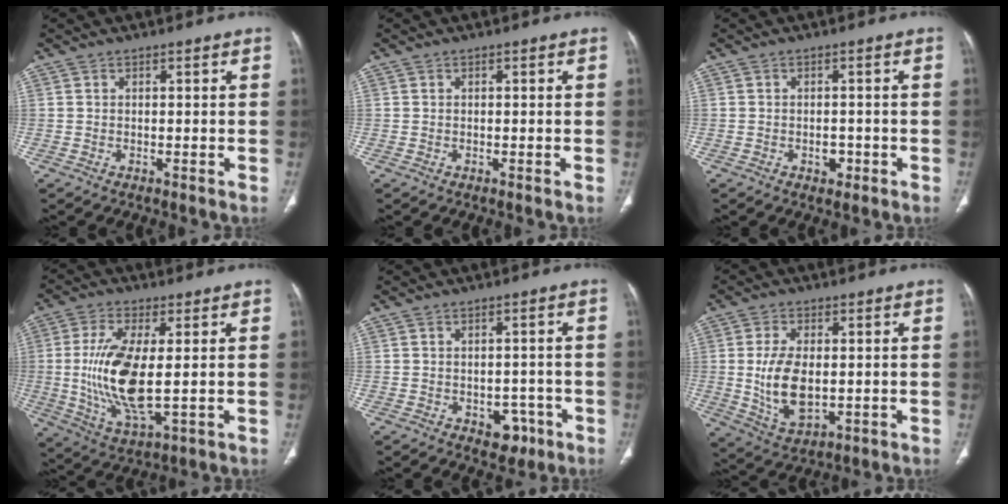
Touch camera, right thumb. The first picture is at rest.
{"total": 0.0}
{"total": 2.4, "force": [-1.0, 1.7, 1.4], "torque": [-0.009, 0.005, -0.009]}
{"total": 14.2, "force": [0.0, 5.3, 13.2], "torque": [-0.278, -0.018, 0.008]}
{"total": 4.3, "force": [-1.8, 3.1, 2.5], "torque": [-0.008, 0.008, -0.014]}
{"total": 10.7, "force": [-0.1, 6.0, 8.9], "torque": [-0.163, -0.011, 0.011]}